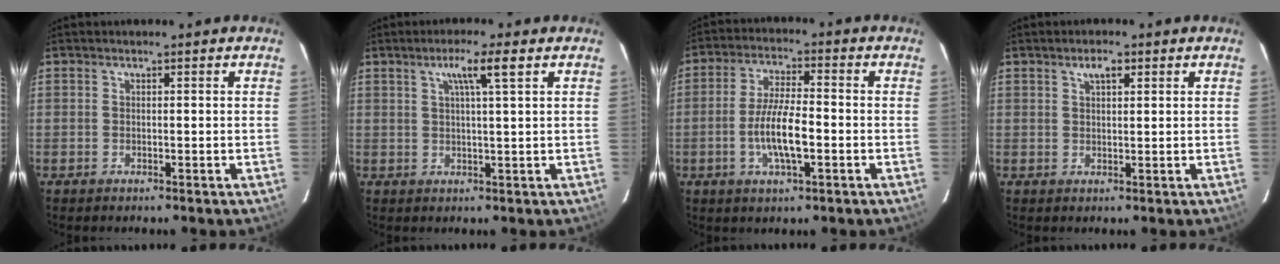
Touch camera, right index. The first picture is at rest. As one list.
[{"total": 4.6, "force": [2.2, -0.3, 4.0], "torque": [-0.071, 0.005, 0.039]}, {"total": 8.7, "force": [-2.4, 2.2, 8.1], "torque": [-0.160, -0.002, -0.045]}, {"total": 2.6, "force": [1.4, 1.1, 1.9], "torque": [-0.032, 0.008, 0.024]}]